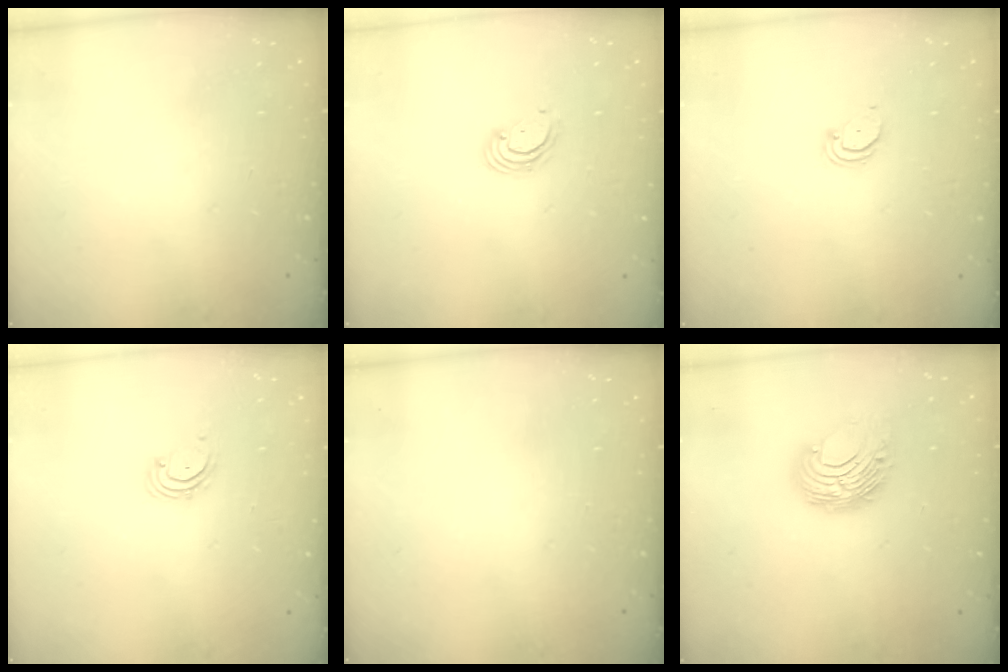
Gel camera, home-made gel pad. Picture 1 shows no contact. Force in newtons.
{"total": 2.4, "press": 2.4, "slide": 0.2}
{"total": 2.1, "press": 2.1, "slide": 0.2}
{"total": 2.3, "press": 2.3, "slide": 0.5}
{"total": 0.0}
{"total": 8.6, "press": 8.6, "slide": 0.5}